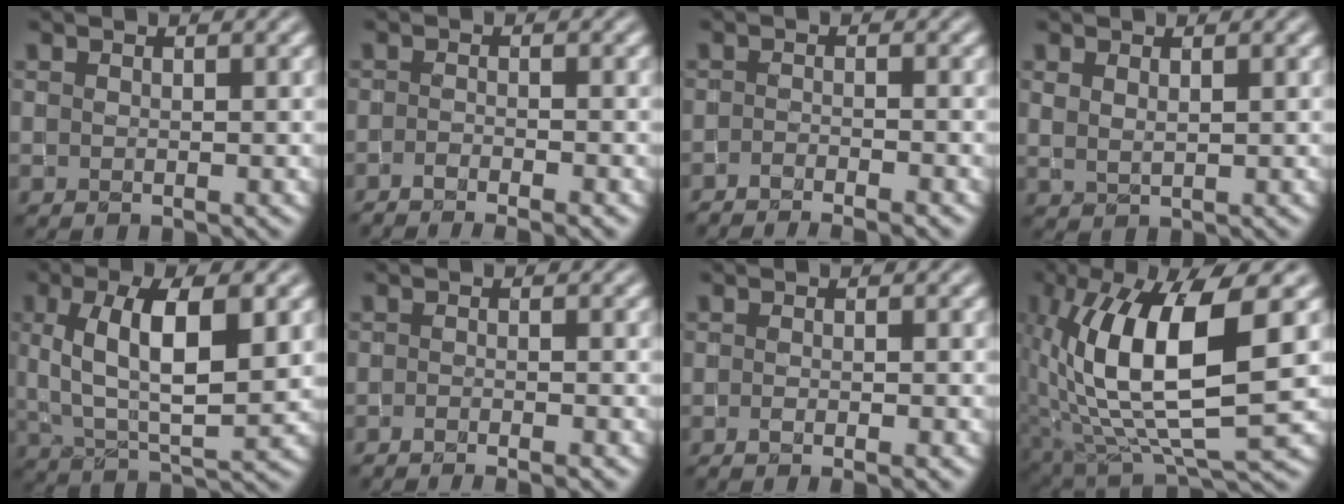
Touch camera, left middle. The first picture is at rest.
{"total": 3.6, "force": [-2.6, 0.7, 2.3], "torque": [-0.039, 0.001, -0.047]}
{"total": 4.1, "force": [-3.3, 0.6, 2.4], "torque": [-0.038, -0.004, -0.057]}
{"total": 1.1, "force": [0.9, 0.4, 0.4], "torque": [-0.012, 0.001, 0.021]}
{"total": 8.8, "force": [2.1, 3.6, 7.7], "torque": [-0.135, 0.005, 0.035]}
{"total": 3.2, "force": [-2.3, 0.6, 2.1], "torque": [-0.027, 0.002, -0.040]}
{"total": 2.5, "force": [-1.2, 0.8, 2.1], "torque": [-0.024, -0.004, -0.017]}
{"total": 11.6, "force": [1.9, 4.1, 10.7], "torque": [-0.199, 0.001, 0.040]}